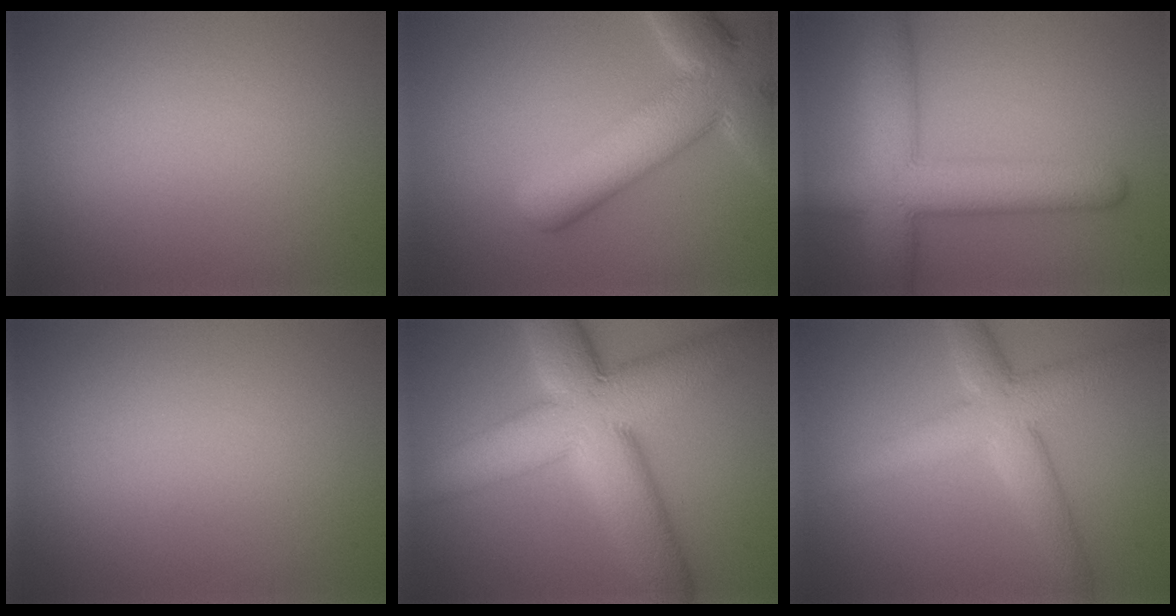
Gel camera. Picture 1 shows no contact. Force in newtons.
{"total": 9.2, "press": 9.2, "slide": 0.9}
{"total": 8.4, "press": 8.4, "slide": 0.4}
{"total": 0.0}
{"total": 12.3, "press": 12.3, "slide": 0.5}
{"total": 5.3, "press": 5.3, "slide": 0.1}